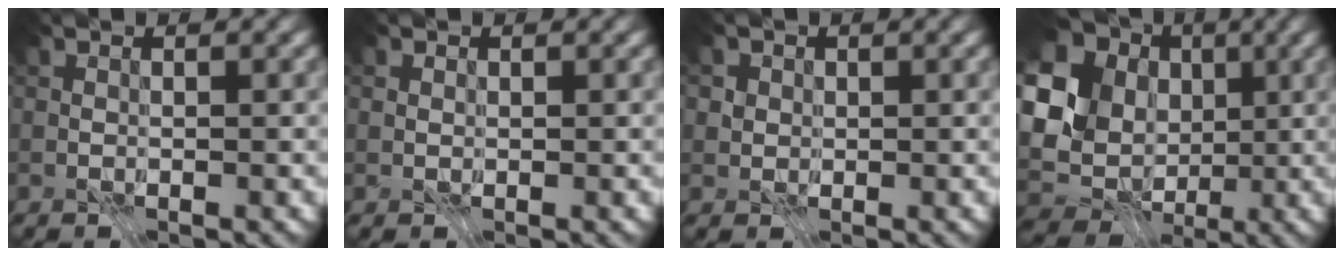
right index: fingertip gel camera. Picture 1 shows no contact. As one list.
[{"total": 0.5, "force": [0.2, 0.5, 0.1], "torque": [-0.003, -0.001, 0.003]}, {"total": 2.8, "force": [1.0, 2.4, 1.1], "torque": [-0.027, 0.005, 0.014]}, {"total": 18.7, "force": [2.5, 16.2, 8.9], "torque": [-0.216, 0.019, 0.015]}]